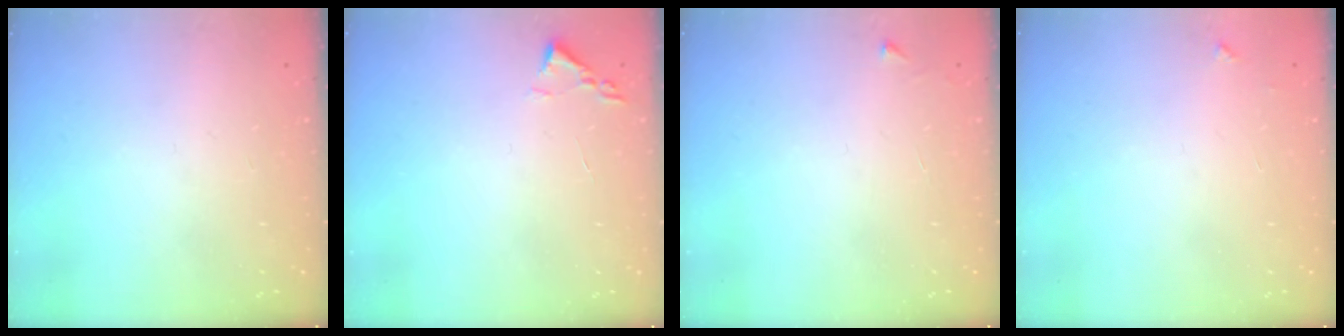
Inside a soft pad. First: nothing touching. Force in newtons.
{"total": 1.8, "press": 1.7, "slide": 0.2}
{"total": 2.6, "press": 2.6, "slide": 0.3}
{"total": 3.3, "press": 3.3, "slide": 0.4}